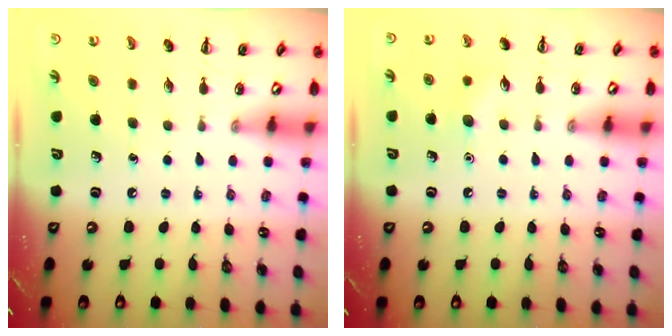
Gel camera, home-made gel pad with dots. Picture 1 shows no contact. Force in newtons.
{"total": 7.1, "press": 6.8, "slide": 2.0}